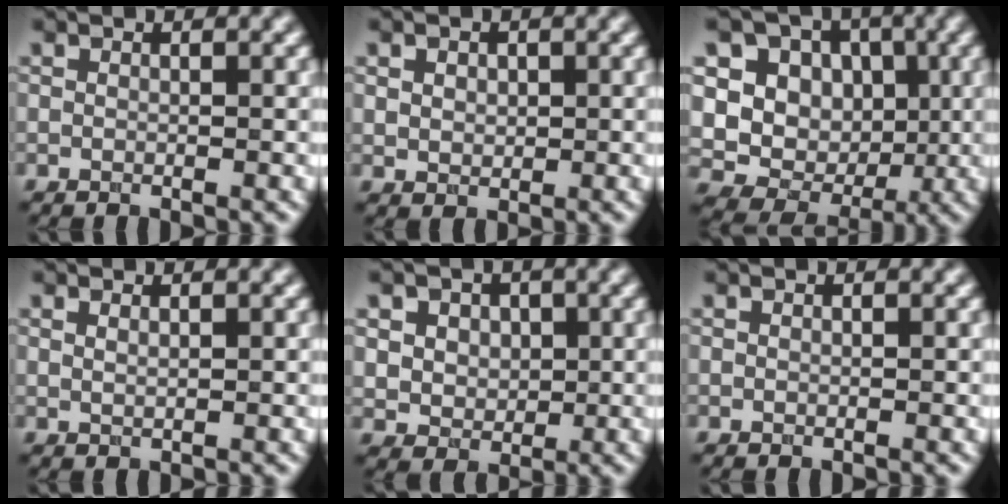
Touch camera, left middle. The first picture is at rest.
{"total": 2.0, "force": [0.8, 1.6, 0.9], "torque": [-0.019, 0.009, 0.014]}
{"total": 13.6, "force": [2.8, 12.1, 5.6], "torque": [-0.136, 0.035, 0.044]}
{"total": 0.7, "force": [0.5, 0.2, 0.4], "torque": [-0.009, 0.000, 0.010]}
{"total": 5.4, "force": [2.0, 4.4, 2.4], "torque": [-0.050, 0.013, 0.033]}
{"total": 0.0}